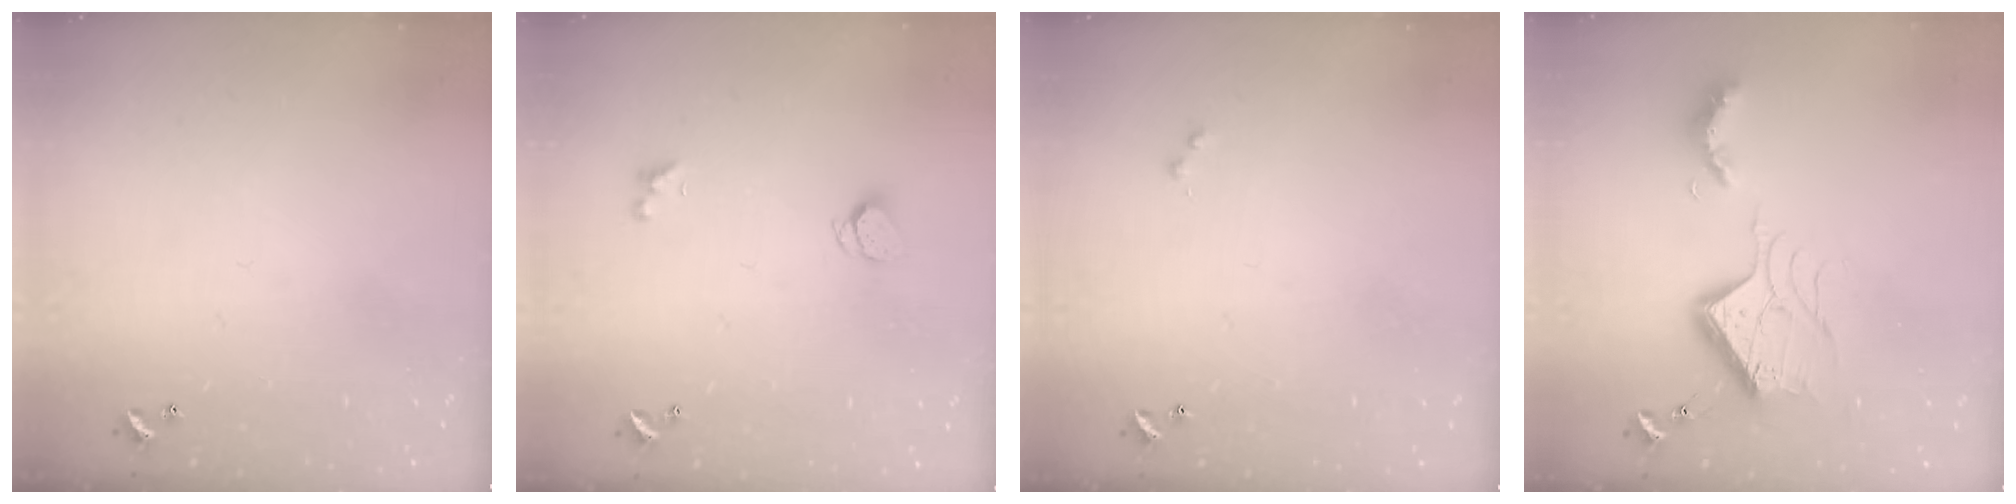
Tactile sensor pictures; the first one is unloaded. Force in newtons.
{"total": 2.3, "press": 2.2, "slide": 0.7}
{"total": 0.0}
{"total": 13.7, "press": 13.6, "slide": 1.6}